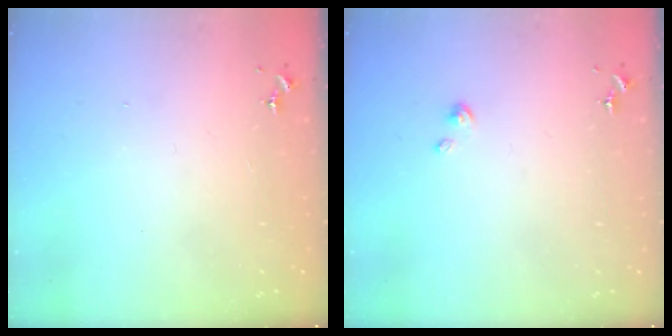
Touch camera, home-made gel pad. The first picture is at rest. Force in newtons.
{"total": 2.9, "press": 2.9, "slide": 0.2}